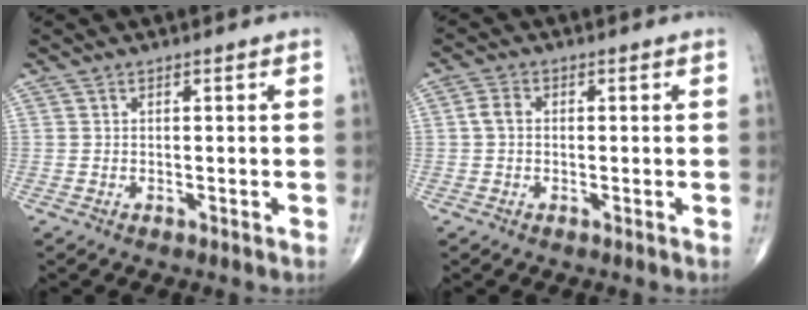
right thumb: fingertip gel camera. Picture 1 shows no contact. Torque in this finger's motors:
{"motor_torque": [-0.31, 0.31, 0.00, -0.07, 0.03]}